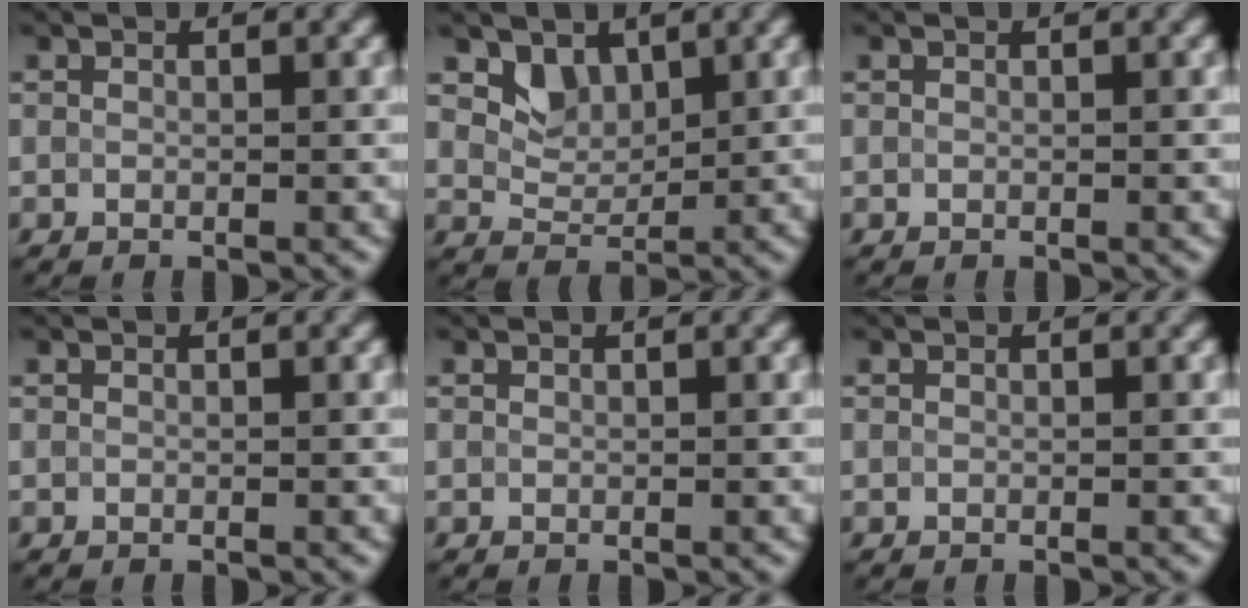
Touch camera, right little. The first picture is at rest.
{"total": 2.6, "force": [1.6, 1.7, 1.1], "torque": [-0.026, -0.009, 0.030]}
{"total": 0.0}
{"total": 0.0}
{"total": 0.0}
{"total": 0.0}